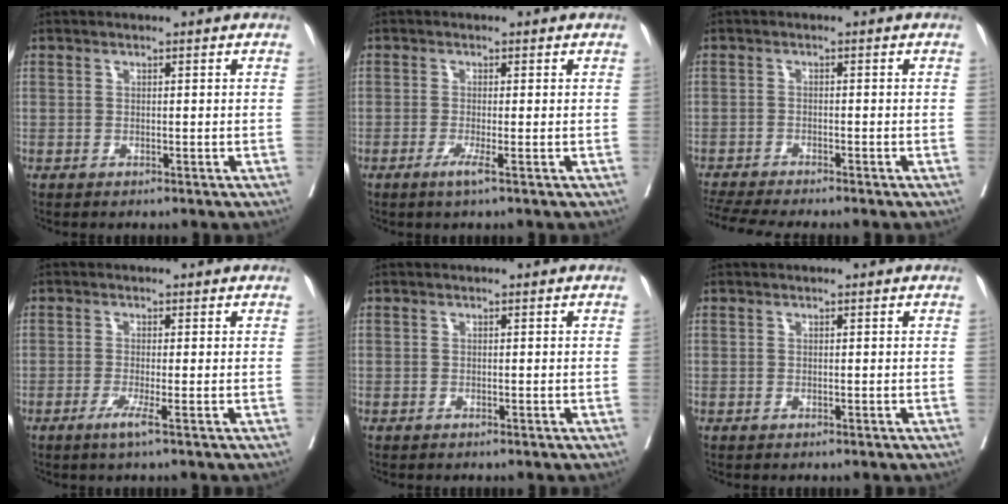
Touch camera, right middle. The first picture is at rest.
{"total": 2.0, "force": [-0.6, -1.2, 1.5], "torque": [-0.026, -0.006, -0.015]}
{"total": 7.3, "force": [-6.4, -1.2, 3.2], "torque": [-0.046, -0.014, -0.107]}
{"total": 2.3, "force": [-0.8, -1.3, 1.7], "torque": [-0.031, -0.006, -0.019]}
{"total": 0.0}
{"total": 0.0}